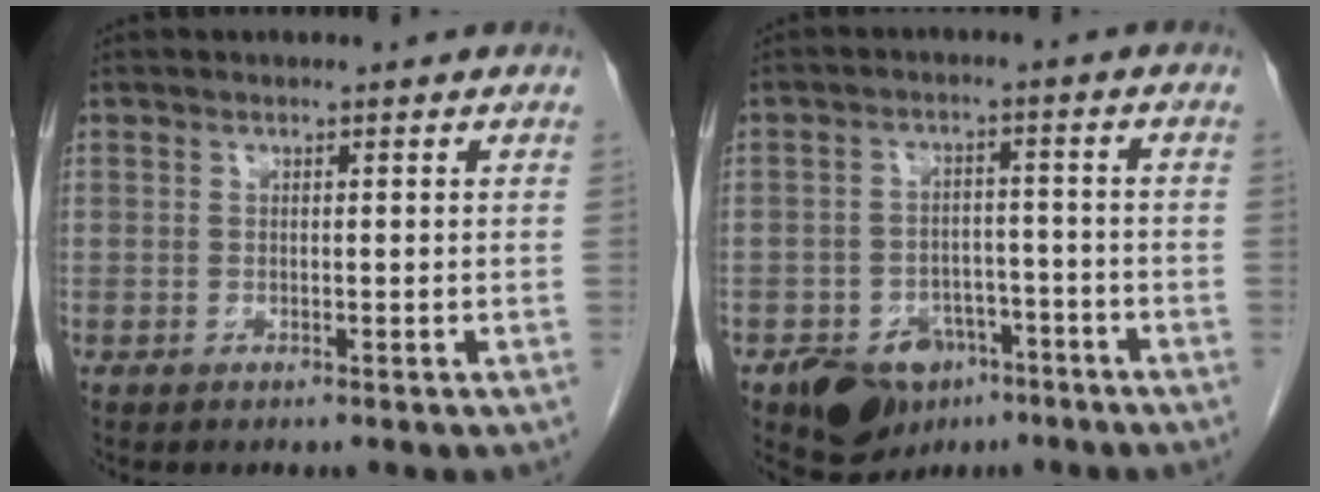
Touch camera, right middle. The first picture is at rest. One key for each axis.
{"total": 9.0, "fx": -5.6, "fy": 5.9, "fz": 3.7, "tx": -0.056, "ty": 0.010, "tz": -0.082}